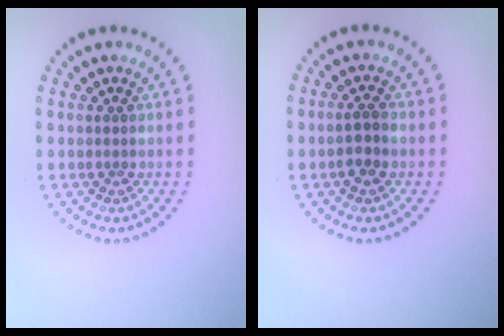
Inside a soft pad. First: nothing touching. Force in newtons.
{"total": 2.0, "press": 2.0, "slide": 0.5}